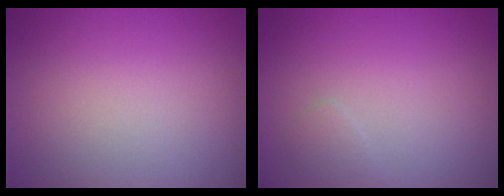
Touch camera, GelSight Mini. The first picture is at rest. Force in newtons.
{"total": 0.8, "press": 0.8, "slide": 0.0}